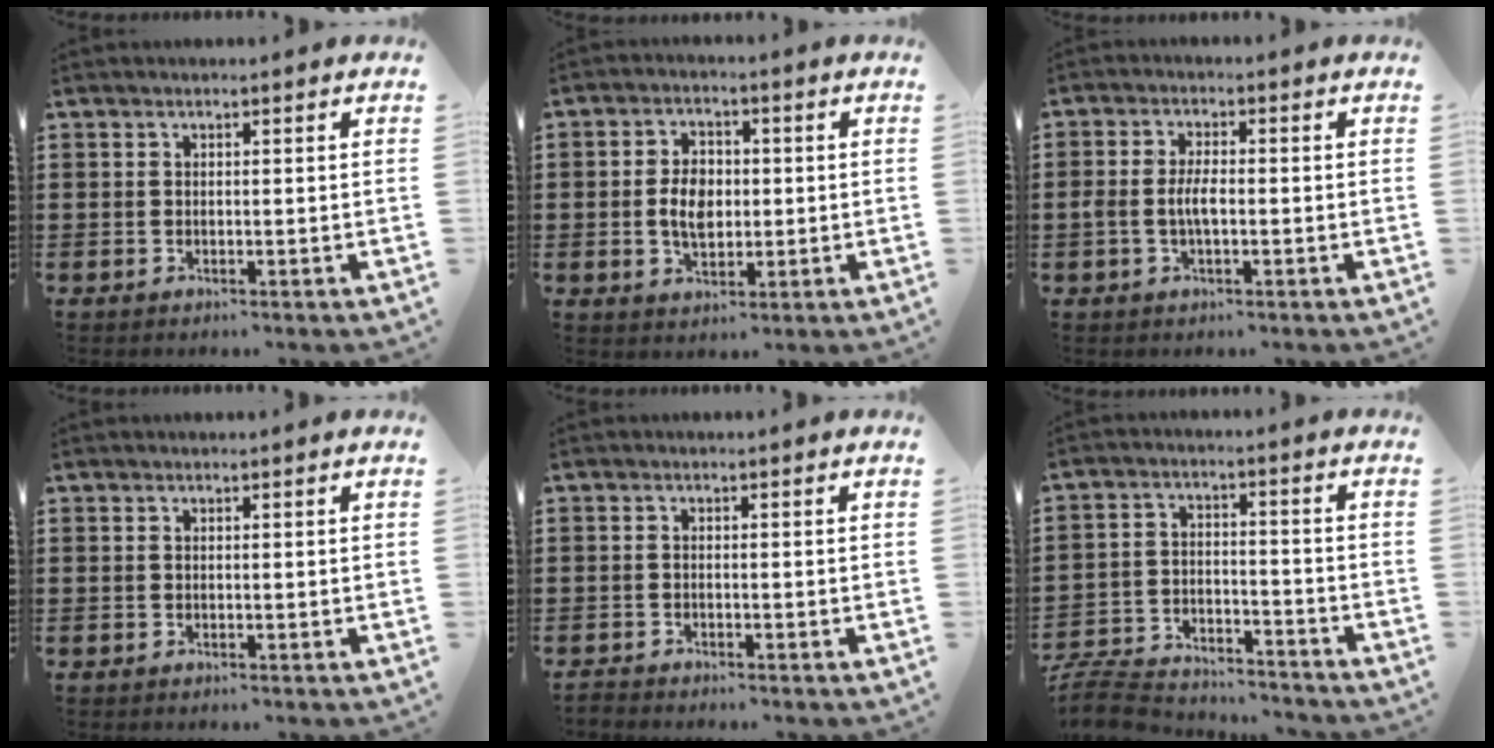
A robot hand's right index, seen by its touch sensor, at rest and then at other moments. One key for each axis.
{"total": 5.5, "fx": -0.2, "fy": 3.6, "fz": 4.2, "tx": -0.084, "ty": 0.005, "tz": -0.008}
{"total": 3.6, "fx": -0.7, "fy": 1.4, "fz": 3.3, "tx": -0.075, "ty": -0.001, "tz": -0.018}
{"total": 0.0}
{"total": 0.9, "fx": -0.8, "fy": -0.1, "fz": -0.3, "tx": 0.005, "ty": 0.004, "tz": -0.018}
{"total": 7.1, "fx": -6.9, "fy": 1.1, "fz": 1.0, "tx": -0.033, "ty": 0.014, "tz": -0.140}